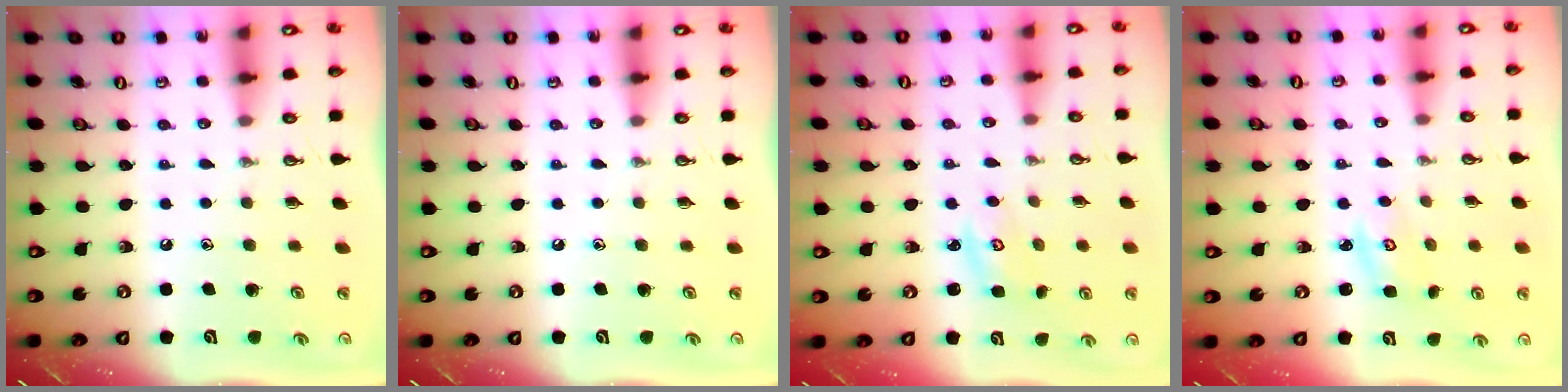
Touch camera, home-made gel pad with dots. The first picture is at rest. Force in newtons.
{"total": 0.0}
{"total": 2.9, "press": 2.9, "slide": 0.4}
{"total": 2.9, "press": 2.9, "slide": 0.4}